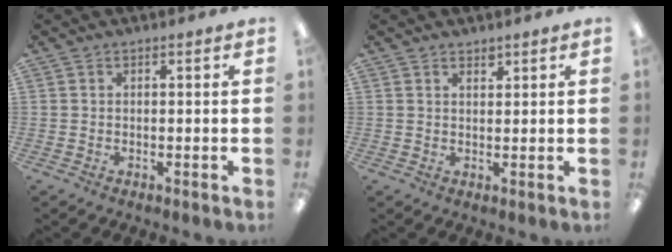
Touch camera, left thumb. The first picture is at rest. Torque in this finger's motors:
{"motor_torque": [0.16, 0.08, -0.43, 0.24, 0.00]}